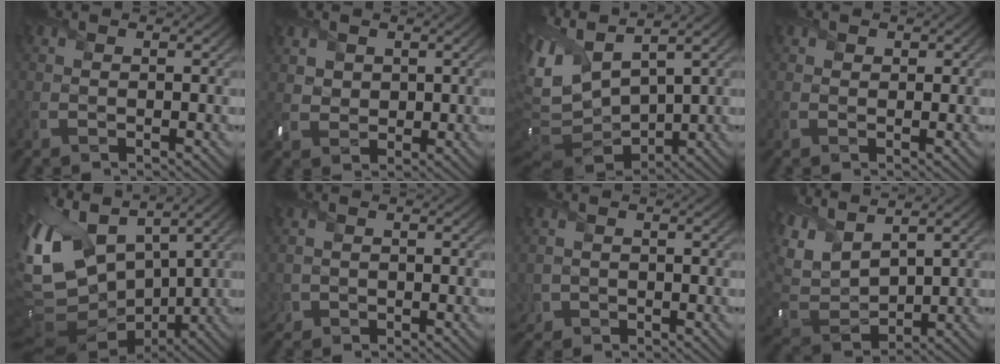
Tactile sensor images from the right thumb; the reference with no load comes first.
{"total": 2.7, "force": [1.2, 2.3, 0.7], "torque": [-0.030, -0.006, 0.025]}
{"total": 10.8, "force": [2.6, 5.6, 8.9], "torque": [-0.241, 0.004, 0.067]}
{"total": 1.0, "force": [0.6, 0.7, 0.2], "torque": [-0.002, -0.006, 0.007]}
{"total": 16.1, "force": [3.1, 9.9, 12.3], "torque": [-0.294, -0.011, 0.082]}
{"total": 1.6, "force": [-0.8, 1.3, 0.4], "torque": [-0.014, -0.008, -0.020]}
{"total": 1.9, "force": [-0.8, 1.7, 0.5], "torque": [-0.022, -0.011, -0.020]}
{"total": 9.5, "force": [5.1, 4.5, 6.6], "torque": [-0.191, 0.016, 0.098]}